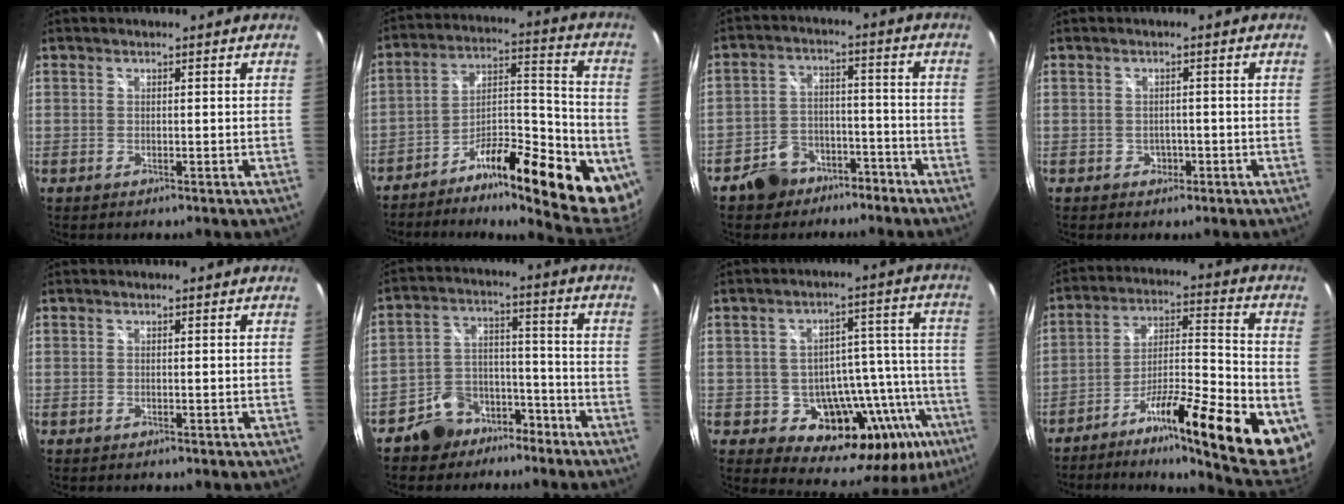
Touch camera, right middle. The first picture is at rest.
{"total": 19.2, "force": [-7.8, 6.2, 16.4], "torque": [-0.222, 0.004, -0.119]}
{"total": 9.6, "force": [-6.9, 6.0, 2.9], "torque": [-0.074, 0.029, -0.095]}
{"total": 1.7, "force": [-0.5, 1.7, 0.3], "torque": [-0.005, 0.001, -0.004]}
{"total": 0.0}
{"total": 9.9, "force": [-7.3, 6.3, 2.5], "torque": [-0.052, 0.040, -0.109]}
{"total": 18.6, "force": [-8.4, 12.0, 11.5], "torque": [-0.155, 0.015, -0.096]}
{"total": 21.6, "force": [-9.1, 4.5, 19.1], "torque": [-0.273, -0.015, -0.144]}